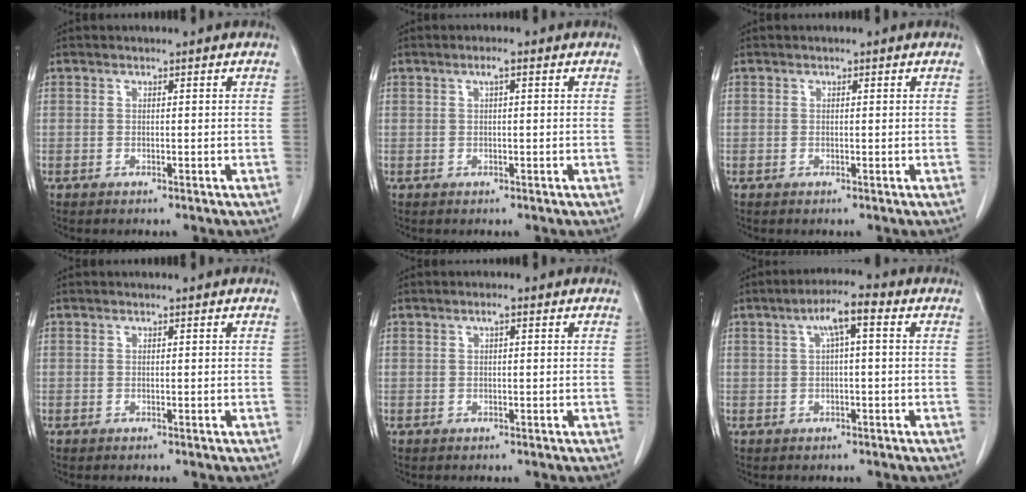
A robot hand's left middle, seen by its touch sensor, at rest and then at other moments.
{"total": 1.3, "force": [0.5, 0.2, 1.1], "torque": [-0.021, 0.003, 0.007]}
{"total": 0.0}
{"total": 0.0}
{"total": 0.9, "force": [0.4, 0.2, 0.8], "torque": [-0.016, 0.003, 0.005]}
{"total": 4.8, "force": [1.4, 0.7, 4.5], "torque": [-0.081, 0.019, 0.021]}